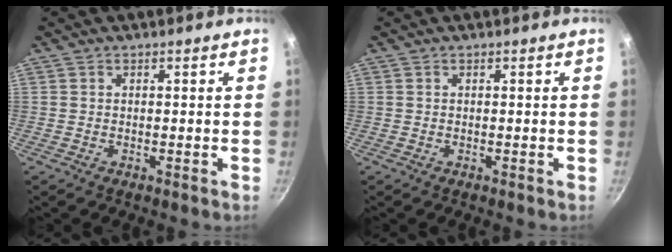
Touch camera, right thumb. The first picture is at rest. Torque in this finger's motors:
{"motor_torque": [0.00, 0.00, -0.05, -0.05, 0.00]}